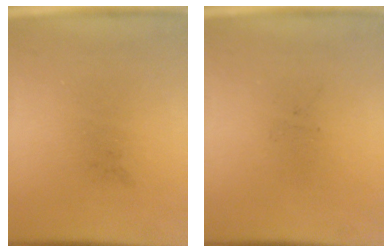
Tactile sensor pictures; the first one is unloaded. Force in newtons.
{"total": 0.0}